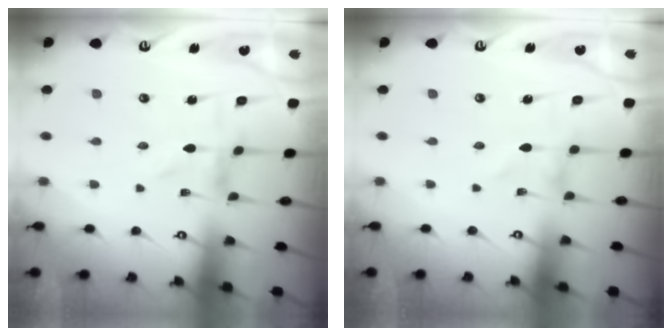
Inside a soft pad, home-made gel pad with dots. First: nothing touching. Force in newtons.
{"total": 0.0}